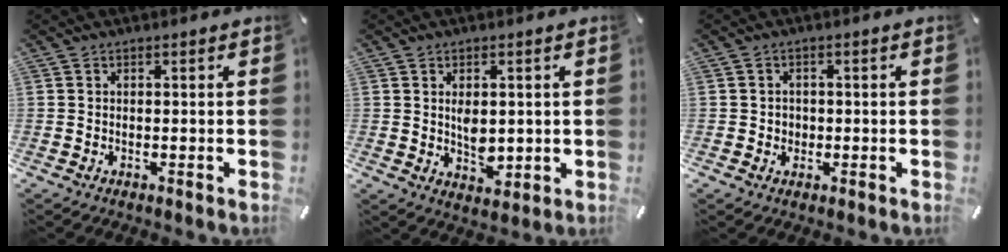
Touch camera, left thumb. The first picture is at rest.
{"total": 5.5, "force": [0.6, 3.6, 4.0], "torque": [-0.061, -0.003, 0.007]}
{"total": 2.0, "force": [-0.2, 2.0, 0.1], "torque": [-0.005, 0.007, -0.007]}